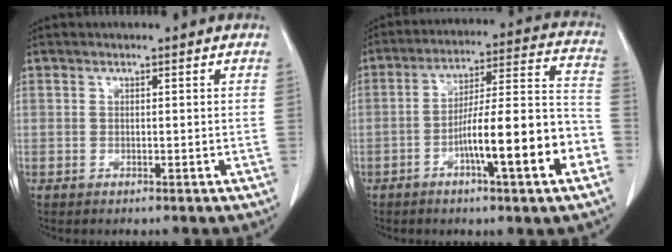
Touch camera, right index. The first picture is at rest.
{"total": 15.8, "force": [-5.9, 1.3, 14.7], "torque": [-0.221, 0.015, -0.091]}